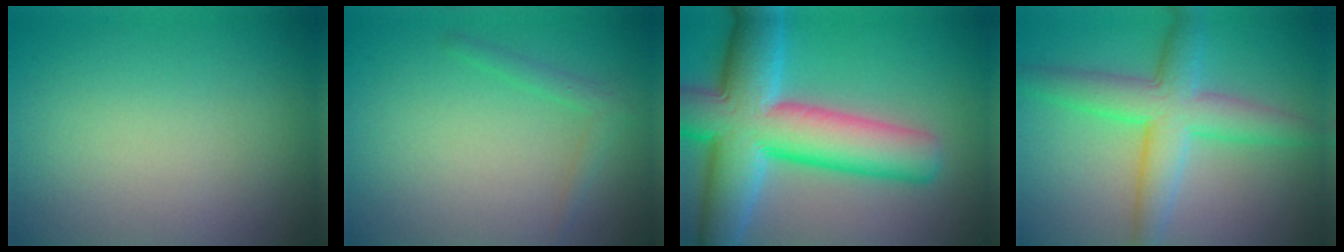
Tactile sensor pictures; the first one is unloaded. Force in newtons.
{"total": 1.3, "press": 1.3, "slide": 0.1}
{"total": 12.4, "press": 12.4, "slide": 0.6}
{"total": 6.0, "press": 6.0, "slide": 0.2}